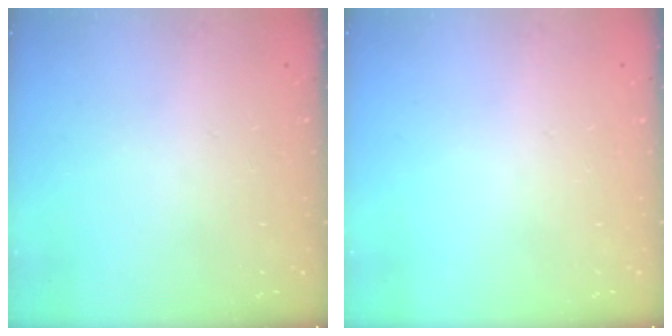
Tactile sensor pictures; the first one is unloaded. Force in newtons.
{"total": 0.0}